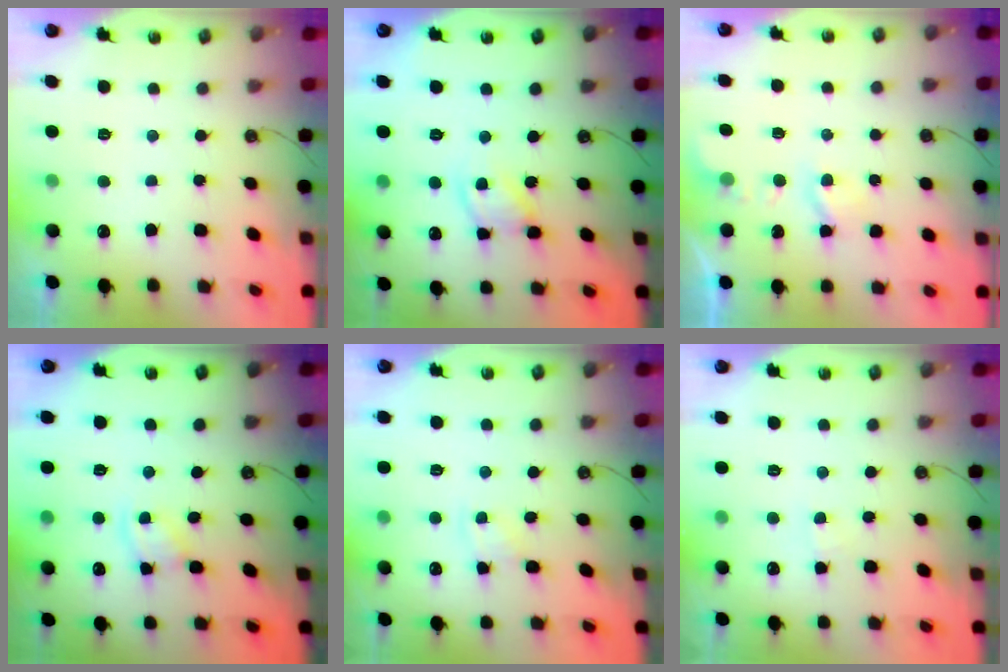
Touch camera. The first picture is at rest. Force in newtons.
{"total": 10.8, "press": 10.8, "slide": 1.2}
{"total": 2.7, "press": 2.7, "slide": 0.5}
{"total": 2.1, "press": 2.1, "slide": 0.3}
{"total": 1.9, "press": 1.9, "slide": 0.4}
{"total": 2.3, "press": 2.3, "slide": 0.4}